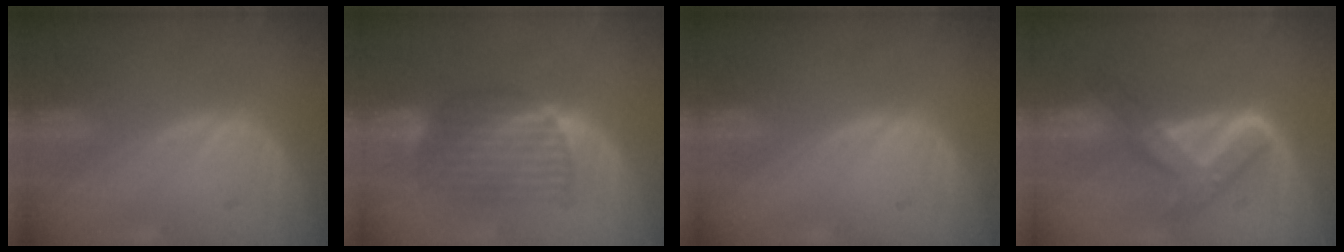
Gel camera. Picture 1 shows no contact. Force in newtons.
{"total": 6.8, "press": 6.7, "slide": 0.9}
{"total": 0.0}
{"total": 6.9, "press": 6.8, "slide": 0.7}